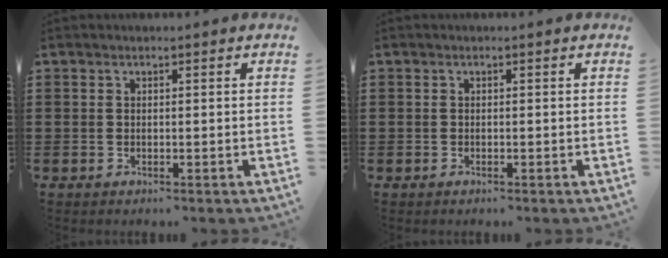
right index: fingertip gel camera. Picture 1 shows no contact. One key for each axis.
{"total": 0.0}